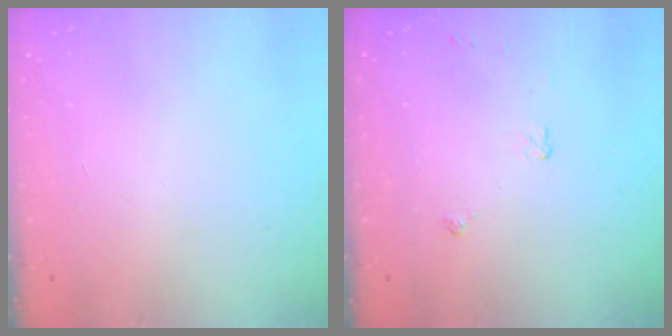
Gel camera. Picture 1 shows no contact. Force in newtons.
{"total": 3.7, "press": 3.7, "slide": 0.6}